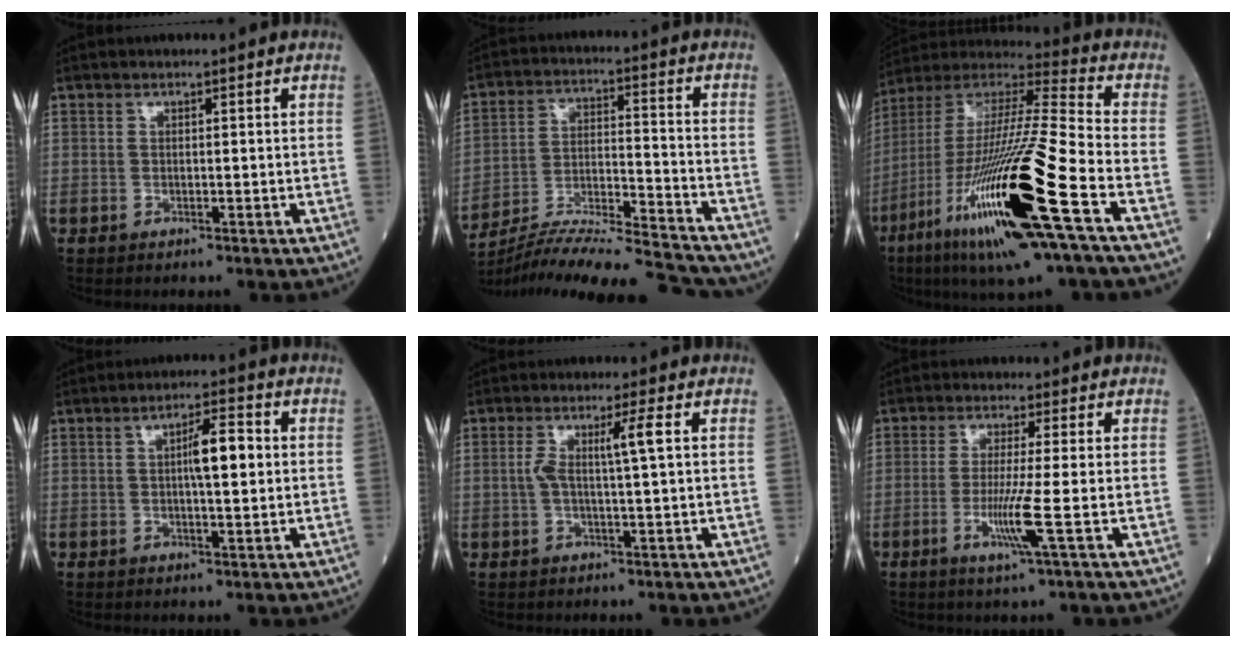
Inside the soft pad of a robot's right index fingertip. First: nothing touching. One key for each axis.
{"total": 19.0, "fx": -17.7, "fy": 1.2, "fz": 6.8, "tx": -0.138, "ty": -0.004, "tz": -0.289}
{"total": 26.2, "fx": -10.1, "fy": 1.7, "fz": 24.1, "tx": -0.479, "ty": -0.050, "tz": -0.189}
{"total": 5.6, "fx": 0.7, "fy": 1.0, "fz": 5.5, "tx": -0.089, "ty": 0.011, "tz": 0.009}
{"total": 4.3, "fx": 0.7, "fy": -0.5, "fz": 4.2, "tx": -0.082, "ty": 0.007, "tz": 0.014}
{"total": 5.7, "fx": -1.7, "fy": -1.4, "fz": 5.2, "tx": -0.106, "ty": -0.019, "tz": -0.037}